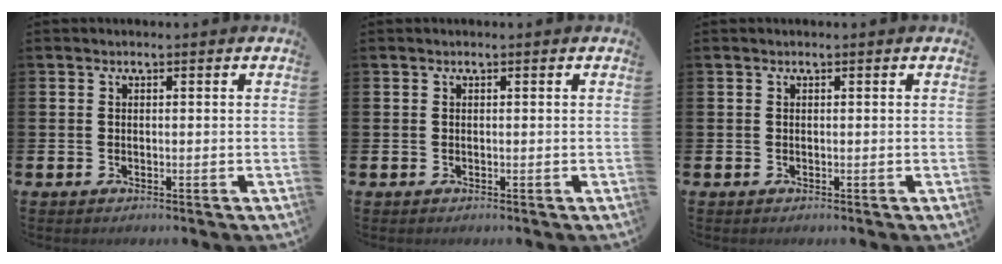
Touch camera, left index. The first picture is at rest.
{"total": 0.0}
{"total": 0.0}